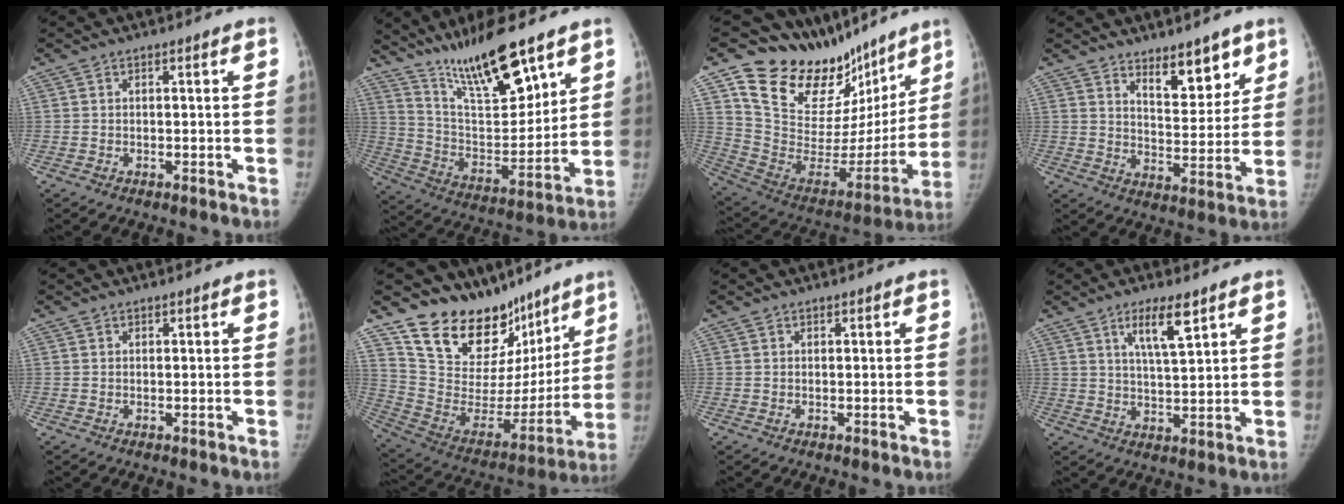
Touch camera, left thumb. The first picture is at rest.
{"total": 18.4, "force": [13.3, 4.8, 11.8], "torque": [-0.164, -0.075, 0.244]}
{"total": 26.4, "force": [19.3, 13.9, 11.3], "torque": [-0.131, -0.094, 0.317]}
{"total": 9.7, "force": [6.8, 4.1, 5.7], "torque": [-0.048, -0.054, 0.110]}
{"total": 0.0}
{"total": 22.8, "force": [17.5, 12.5, 7.5], "torque": [-0.068, -0.097, 0.288]}
{"total": 0.0}
{"total": 7.2, "force": [4.3, 1.5, 5.6], "torque": [-0.093, -0.029, 0.080]}